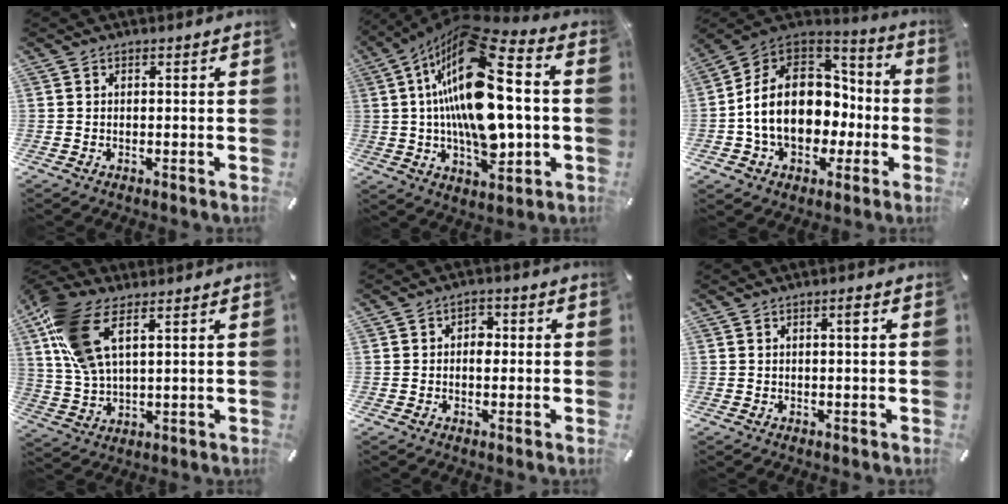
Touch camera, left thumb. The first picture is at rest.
{"total": 24.9, "force": [2.9, 11.8, 21.7], "torque": [-0.408, -0.013, 0.047]}
{"total": 17.6, "force": [-2.1, 14.2, 10.2], "torque": [-0.212, 0.005, -0.032]}
{"total": 12.8, "force": [6.3, 6.0, 9.4], "torque": [-0.219, -0.013, 0.118]}
{"total": 3.1, "force": [-0.2, 2.2, 2.1], "torque": [-0.024, 0.005, -0.010]}
{"total": 1.5, "force": [0.4, 0.1, 1.4], "torque": [-0.030, 0.003, 0.004]}